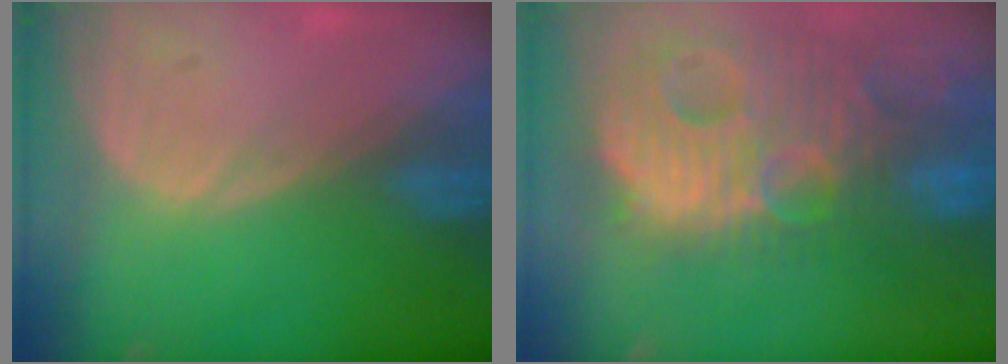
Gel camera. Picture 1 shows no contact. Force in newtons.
{"total": 14.6, "press": 12.7, "slide": 7.3}